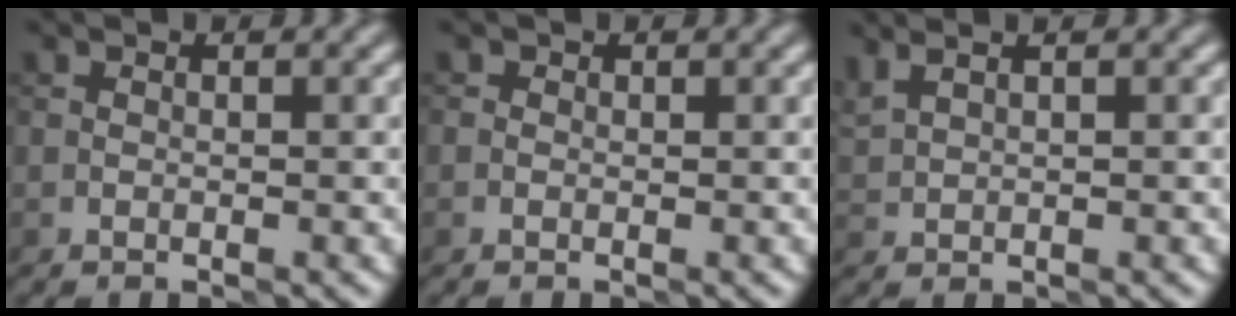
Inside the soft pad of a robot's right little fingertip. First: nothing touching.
{"total": 0.6, "force": [0.1, 0.6, 0.1], "torque": [0.001, -0.001, -0.007]}
{"total": 1.6, "force": [1.5, 0.4, 0.5], "torque": [-0.009, 0.006, 0.034]}